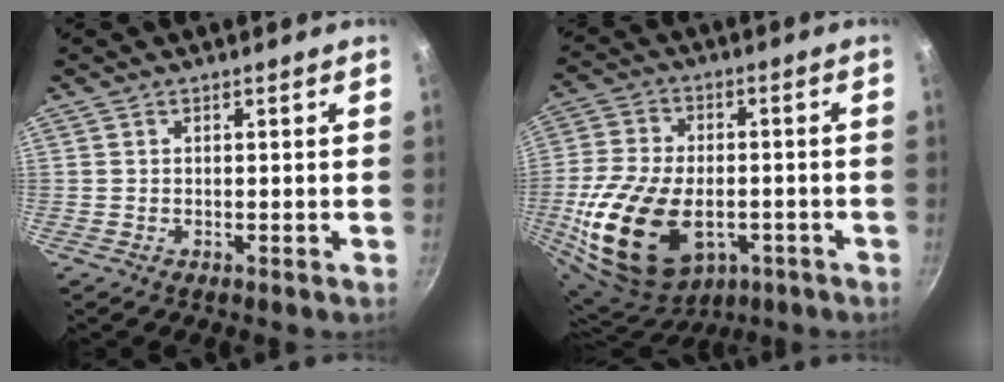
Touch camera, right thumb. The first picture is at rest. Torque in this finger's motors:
{"motor_torque": [-0.19, 1.72, 2.16, -0.61, 0.66]}